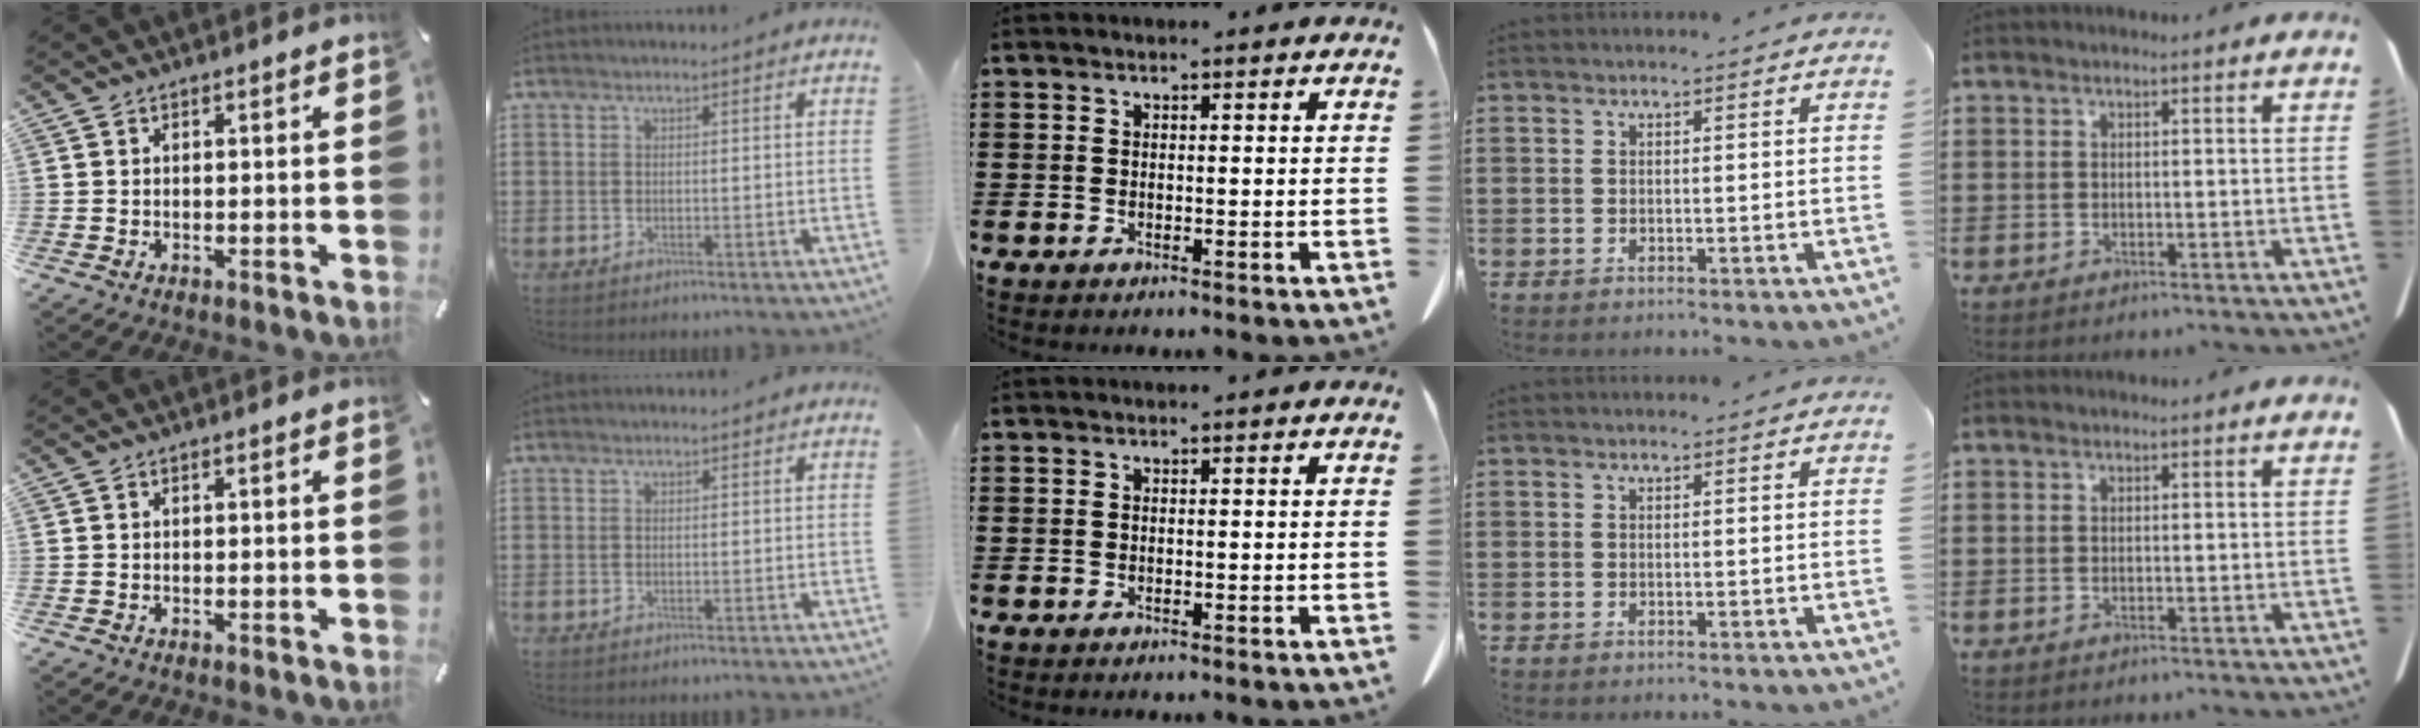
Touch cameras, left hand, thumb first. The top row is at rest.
{}